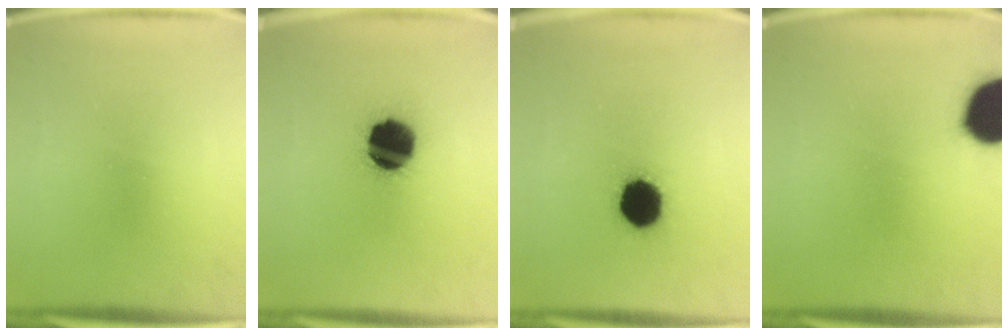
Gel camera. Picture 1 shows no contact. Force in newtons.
{"total": 15.3}
{"total": 15.0}
{"total": 19.6}